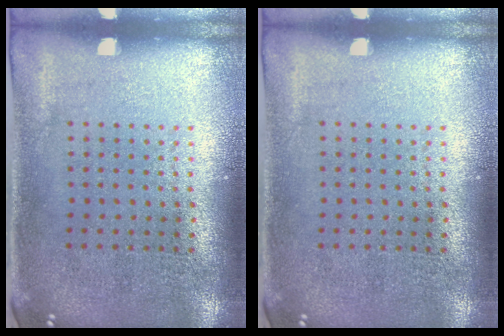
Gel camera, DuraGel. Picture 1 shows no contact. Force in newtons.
{"total": 0.0}